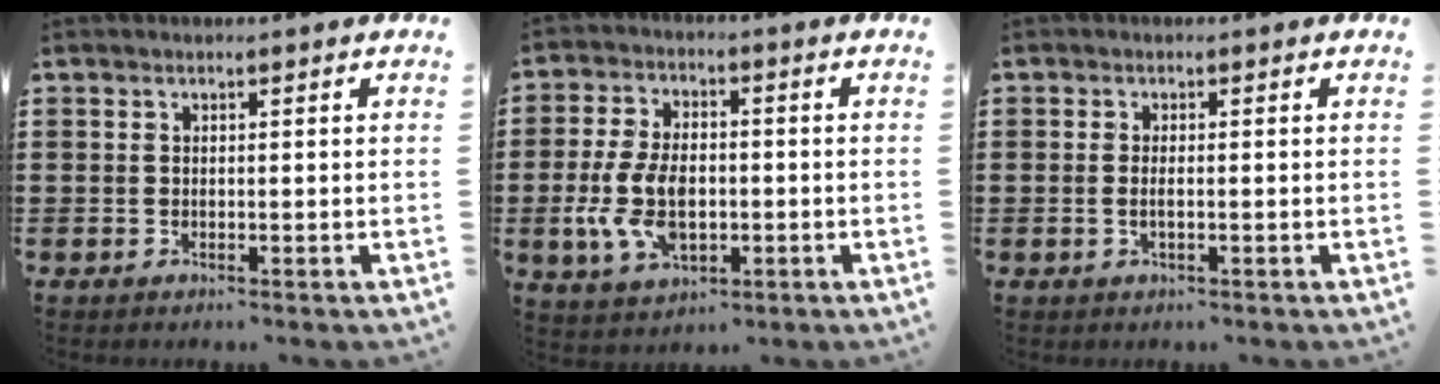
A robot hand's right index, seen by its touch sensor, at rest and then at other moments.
{"total": 9.5, "force": [-1.6, 5.3, 7.6], "torque": [-0.179, -0.003, -0.031]}
{"total": 1.3, "force": [-0.1, 0.1, 1.3], "torque": [-0.031, -0.007, -0.002]}